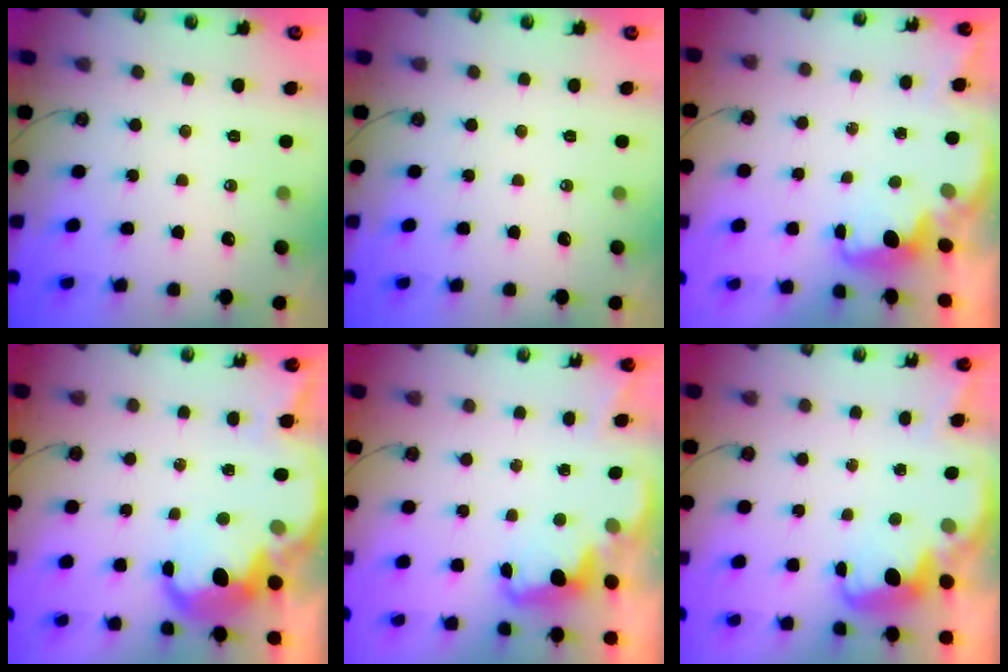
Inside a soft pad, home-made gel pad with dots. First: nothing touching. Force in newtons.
{"total": 0.0}
{"total": 2.0, "press": 1.8, "slide": 0.8}
{"total": 7.8, "press": 7.8, "slide": 0.6}
{"total": 2.3, "press": 2.2, "slide": 0.7}
{"total": 2.5, "press": 2.5, "slide": 0.4}